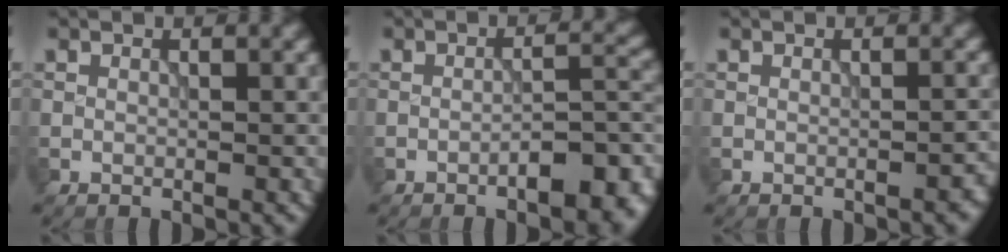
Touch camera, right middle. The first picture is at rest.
{"total": 6.5, "force": [-3.5, 2.0, 5.1], "torque": [-0.062, 0.008, -0.042]}
{"total": 1.0, "force": [-0.7, 0.2, 0.7], "torque": [-0.010, 0.003, -0.009]}